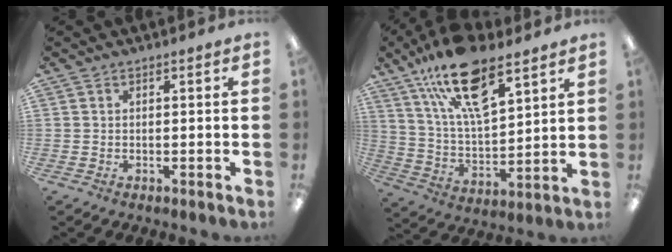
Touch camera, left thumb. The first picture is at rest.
{"total": 20.0, "force": [12.5, 7.9, 13.4], "torque": [-0.237, -0.051, 0.218]}